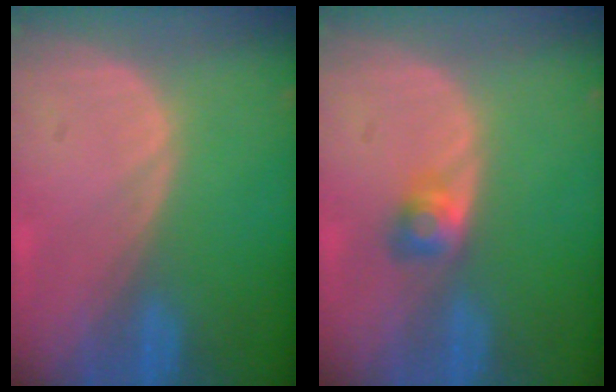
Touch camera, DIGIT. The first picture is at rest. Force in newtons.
{"total": 2.6, "press": 2.4, "slide": 1.0}